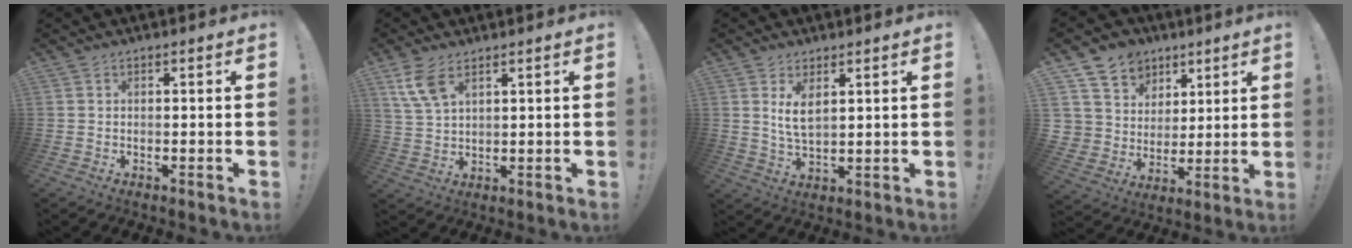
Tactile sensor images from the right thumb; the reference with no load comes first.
{"total": 7.7, "force": [4.7, 3.2, 5.1], "torque": [-0.107, -0.017, 0.089]}
{"total": 5.8, "force": [2.4, 2.6, 4.6], "torque": [-0.085, -0.013, 0.041]}
{"total": 10.0, "force": [5.1, 8.5, 1.3], "torque": [-0.033, -0.040, 0.118]}